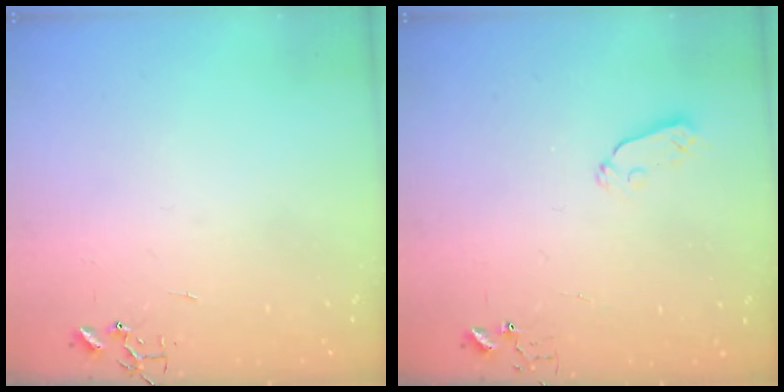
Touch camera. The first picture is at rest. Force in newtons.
{"total": 3.8, "press": 3.8, "slide": 0.6}